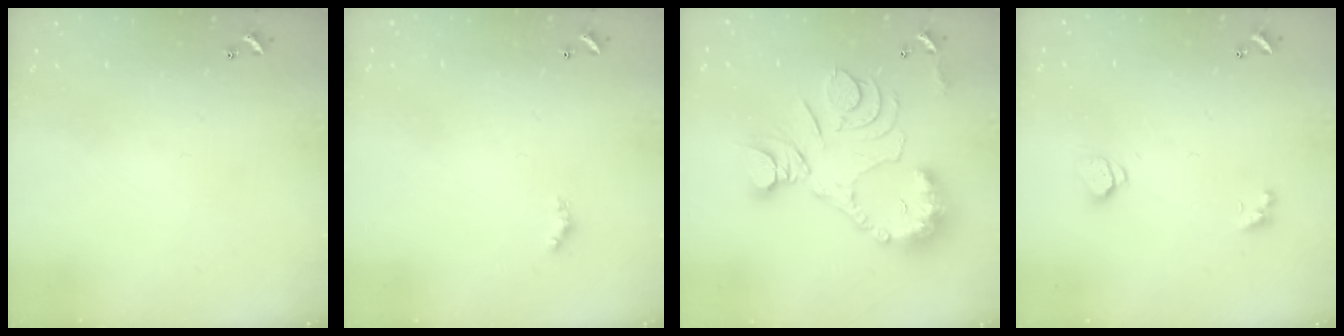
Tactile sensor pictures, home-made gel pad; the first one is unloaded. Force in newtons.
{"total": 2.5, "press": 2.5, "slide": 0.4}
{"total": 18.2, "press": 18.1, "slide": 2.2}
{"total": 2.1, "press": 2.0, "slide": 0.6}